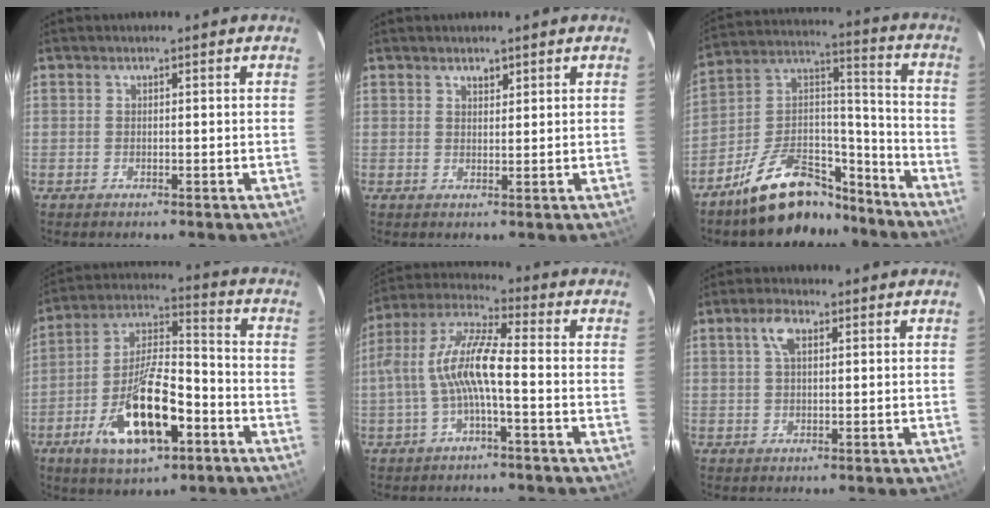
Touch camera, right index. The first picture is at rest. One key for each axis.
{"total": 1.4, "fx": 1.1, "fy": 0.8, "fz": 0.6, "tx": -0.005, "ty": 0.002, "tz": 0.019}
{"total": 18.3, "fx": -14.1, "fy": 7.9, "fz": 8.6, "tx": -0.165, "ty": 0.055, "tz": -0.217}
{"total": 17.7, "fx": -7.8, "fy": 6.8, "fz": 14.4, "tx": -0.281, "ty": 0.002, "tz": -0.131}
{"total": 10.5, "fx": -1.9, "fy": 2.2, "fz": 10.1, "tx": -0.211, "ty": 0.014, "tz": -0.034}
{"total": 3.6, "fx": 1.3, "fy": 1.7, "fz": 2.9, "tx": -0.056, "ty": 0.010, "tz": 0.024}